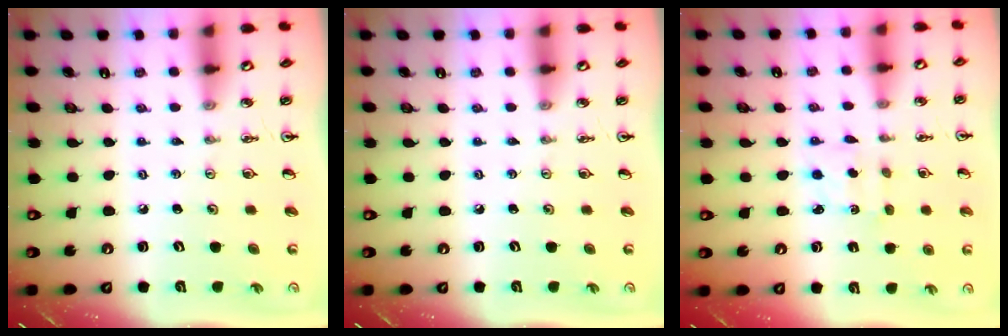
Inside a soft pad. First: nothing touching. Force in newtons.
{"total": 0.0}
{"total": 2.0, "press": 1.9, "slide": 0.7}